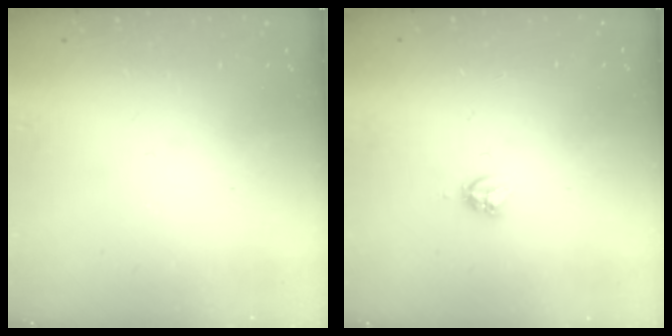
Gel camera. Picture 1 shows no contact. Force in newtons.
{"total": 3.9, "press": 3.9, "slide": 0.4}